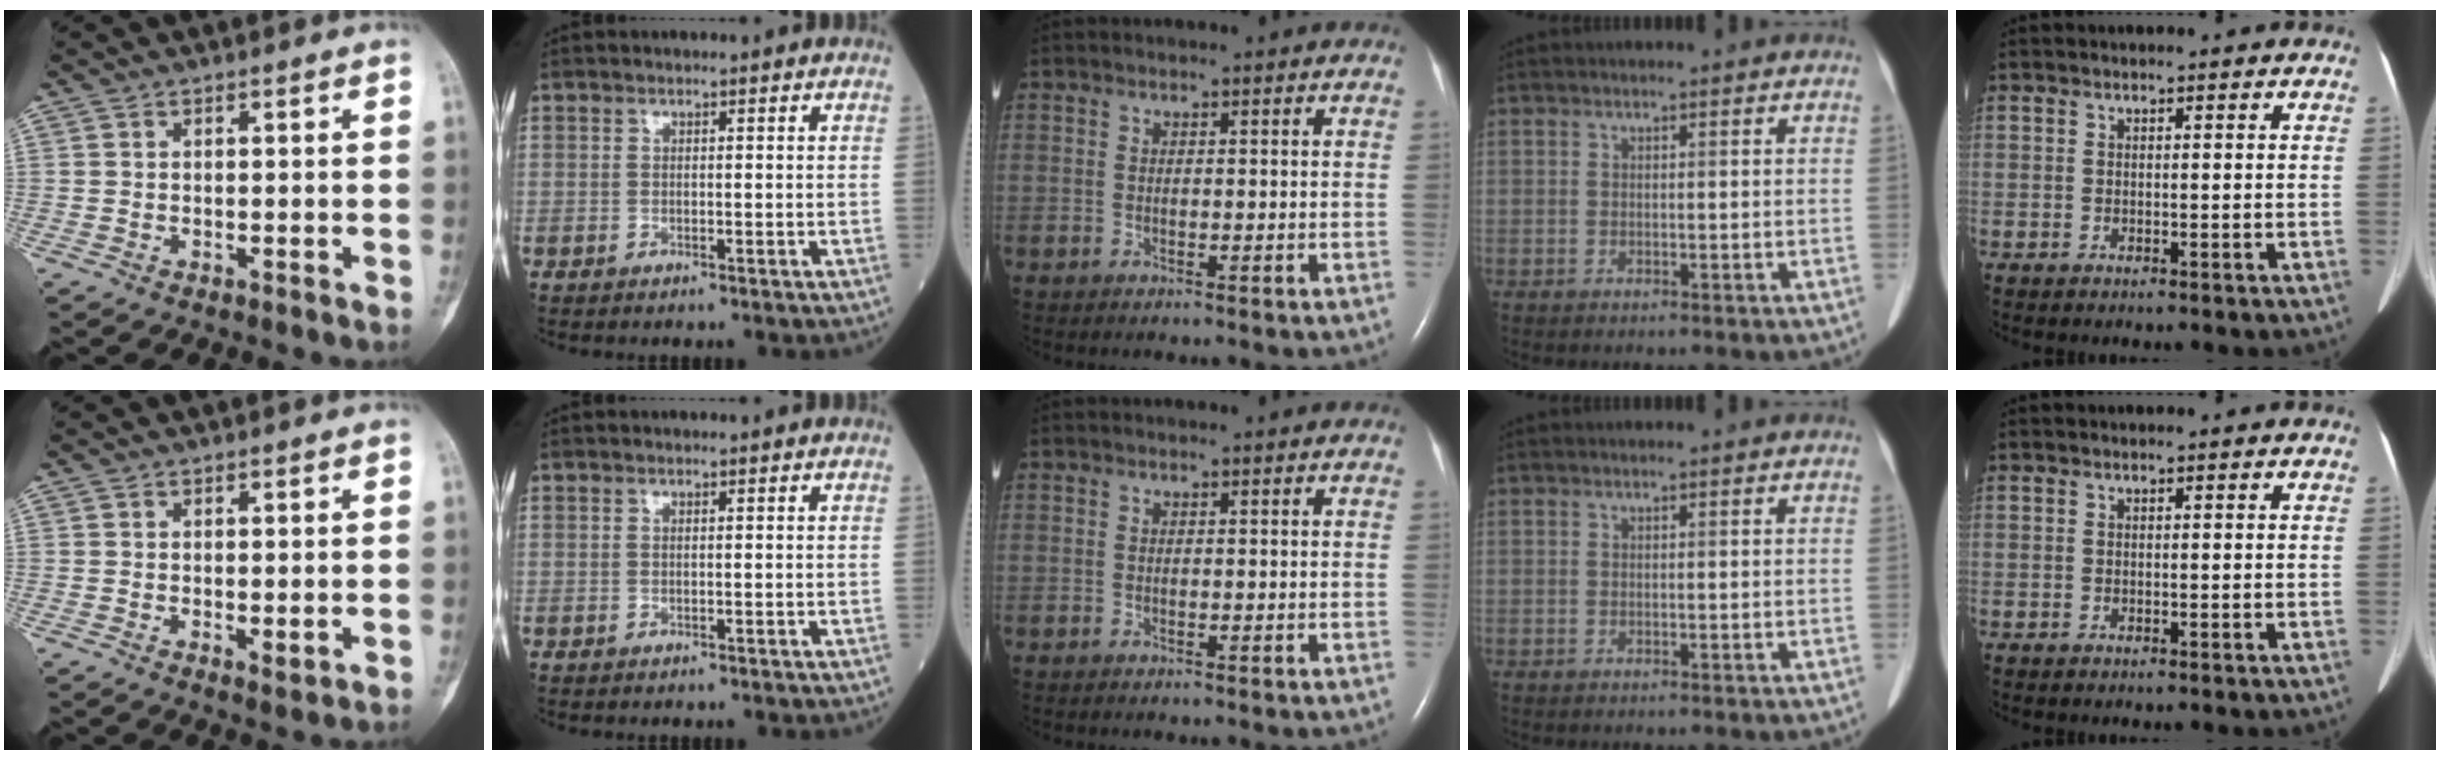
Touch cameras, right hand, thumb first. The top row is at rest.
{"thumb": {"total": 2.0, "force": [-0.2, 0.8, 1.8], "torque": [-0.031, -0.008, 0.001]}}